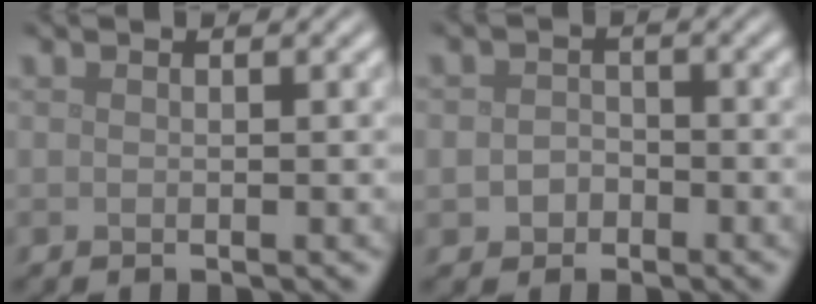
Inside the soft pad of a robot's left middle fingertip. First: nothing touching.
{"total": 1.7, "force": [-0.6, 1.5, 0.6], "torque": [-0.007, 0.001, -0.016]}